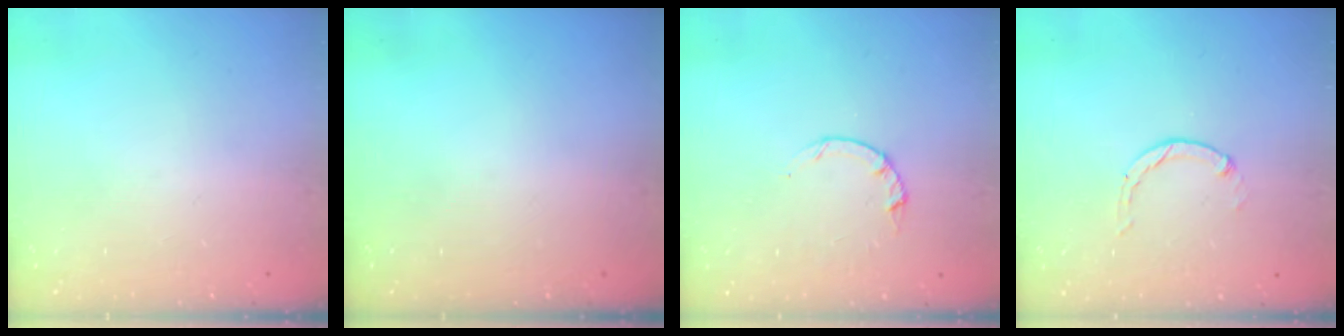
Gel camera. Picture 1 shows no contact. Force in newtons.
{"total": 0.0}
{"total": 2.2, "press": 2.1, "slide": 0.4}
{"total": 0.8, "press": 0.7, "slide": 0.2}